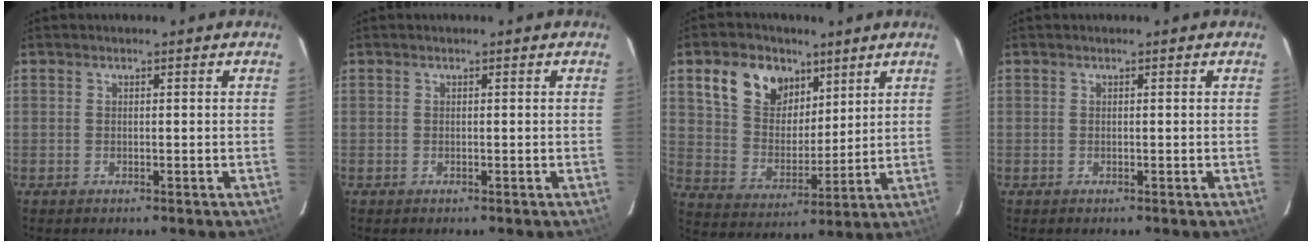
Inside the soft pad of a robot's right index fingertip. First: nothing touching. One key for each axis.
{"total": 0.0}
{"total": 13.5, "fx": 7.4, "fy": 9.2, "fz": 6.5, "tx": -0.141, "ty": 0.034, "tz": 0.146}
{"total": 0.0}